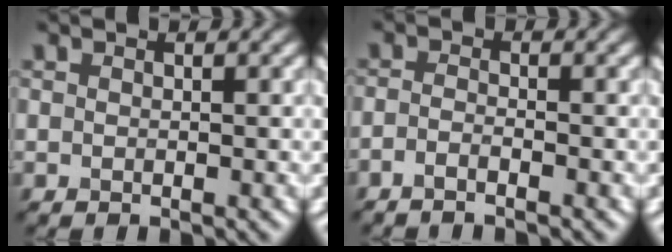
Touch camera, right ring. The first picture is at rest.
{"total": 1.4, "force": [-1.0, 0.3, 0.9], "torque": [-0.017, -0.005, -0.025]}